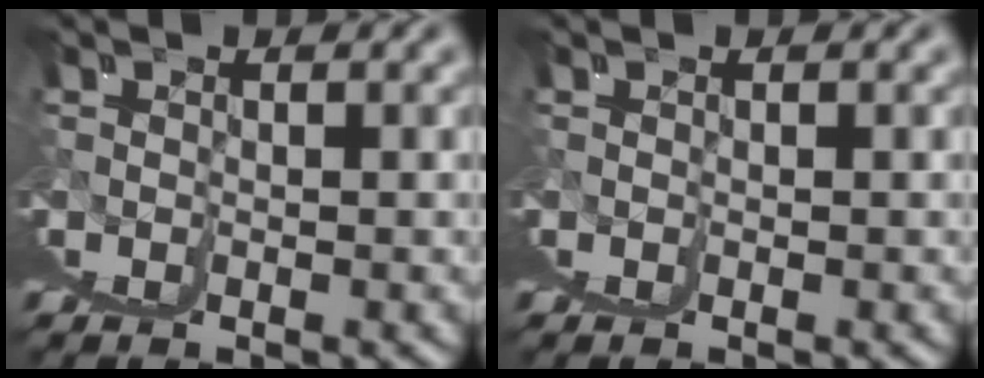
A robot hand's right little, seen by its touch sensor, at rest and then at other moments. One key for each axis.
{"total": 0.0}